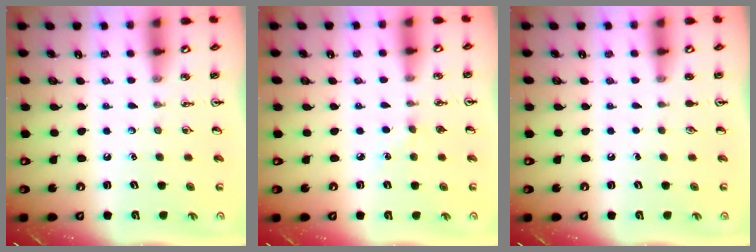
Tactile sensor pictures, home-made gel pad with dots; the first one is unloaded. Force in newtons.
{"total": 2.7, "press": 2.7, "slide": 0.4}
{"total": 0.0}